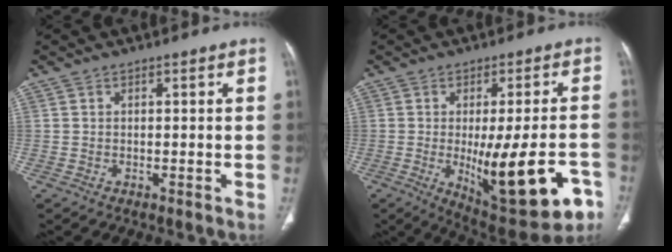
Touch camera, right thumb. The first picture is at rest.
{"total": 19.2, "force": [-5.7, 6.4, 17.2], "torque": [-0.215, 0.001, -0.055]}